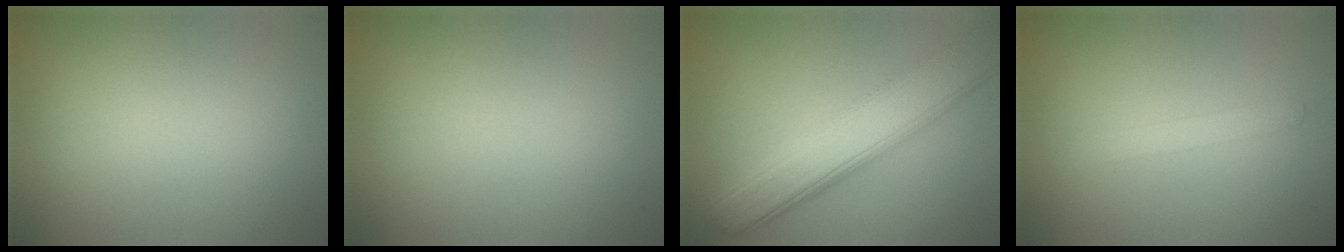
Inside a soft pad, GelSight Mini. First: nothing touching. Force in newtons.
{"total": 0.0}
{"total": 7.2, "press": 7.2, "slide": 0.1}
{"total": 1.2, "press": 1.2, "slide": 0.1}